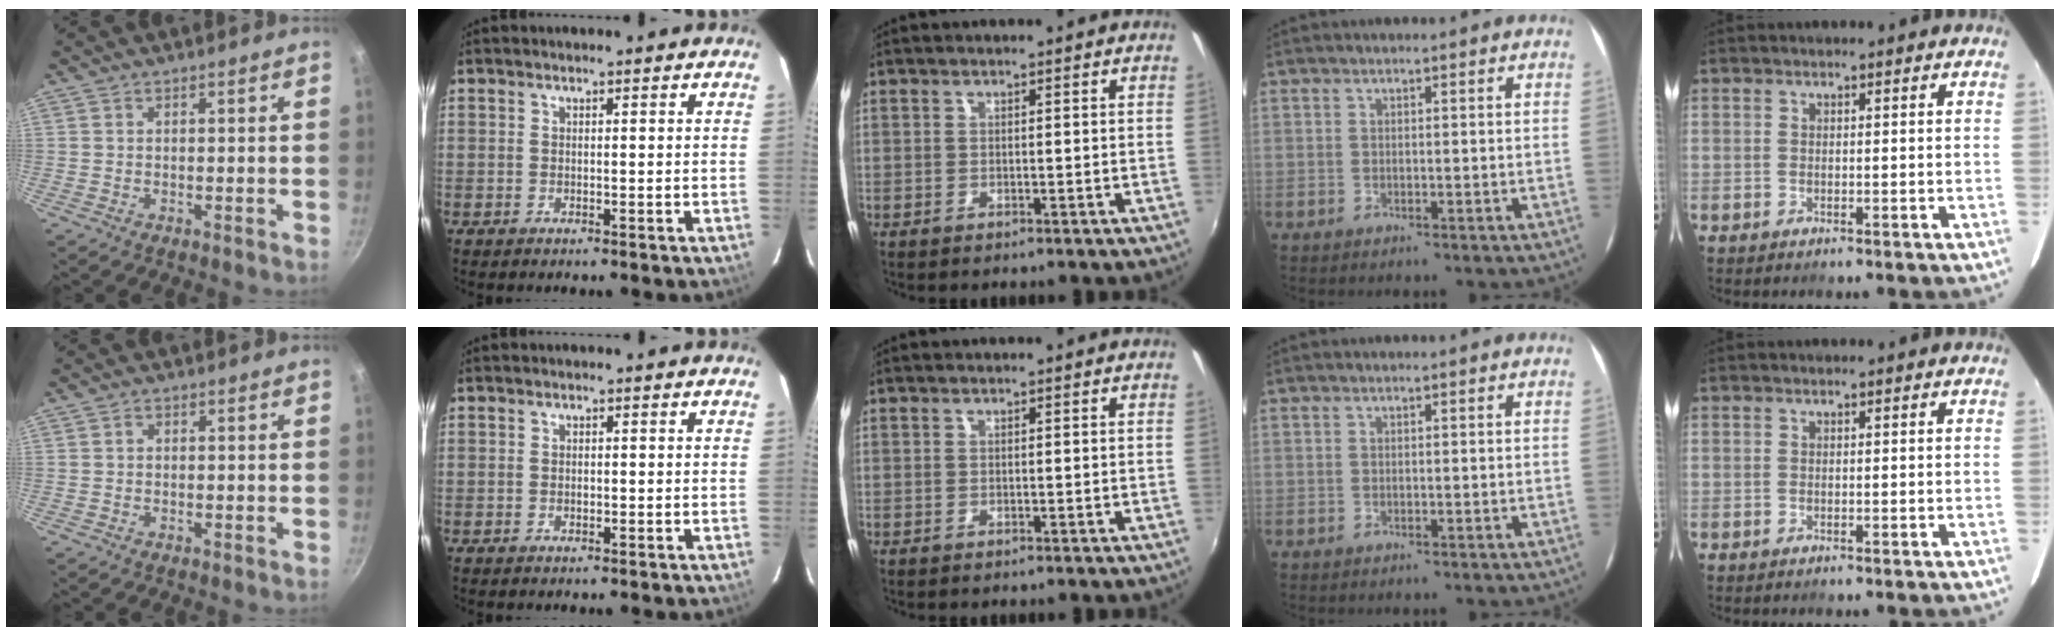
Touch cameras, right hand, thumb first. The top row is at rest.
{"thumb": {"total": 0.9, "force": [0.0, 0.8, 0.5], "torque": [-0.007, 0.007, -0.001]}, "index": {"total": 0.8, "force": [-0.2, 0.7, 0.3], "torque": [-0.003, 0.000, -0.002]}}